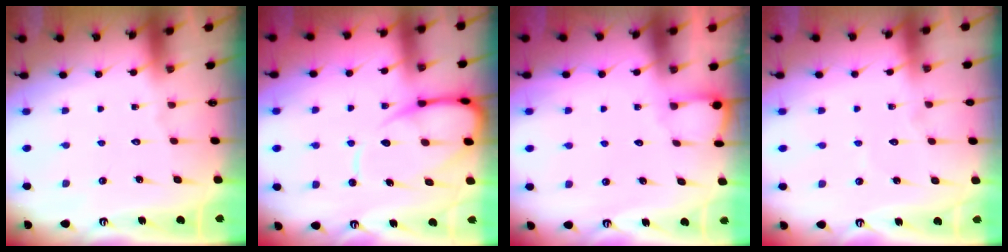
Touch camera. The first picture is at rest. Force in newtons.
{"total": 10.2, "press": 10.1, "slide": 1.3}
{"total": 2.0, "press": 2.0, "slide": 0.2}
{"total": 2.5, "press": 2.5, "slide": 0.2}